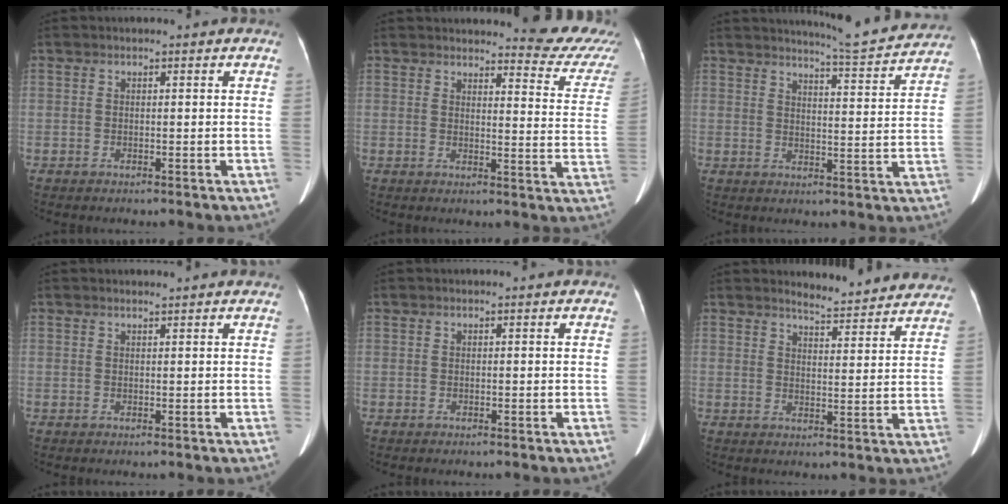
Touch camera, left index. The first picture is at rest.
{"total": 12.8, "force": [12.4, 1.3, 2.9], "torque": [-0.012, -0.069, 0.114]}
{"total": 11.3, "force": [10.9, -0.3, 2.9], "torque": [-0.048, -0.018, 0.136]}
{"total": 2.1, "force": [2.1, 0.0, 0.3], "torque": [-0.012, 0.009, 0.025]}
{"total": 0.0}
{"total": 11.9, "force": [11.5, 1.5, 2.7], "torque": [-0.023, -0.021, 0.125]}